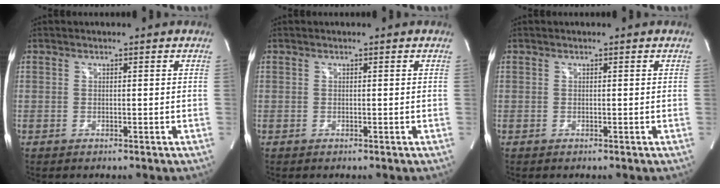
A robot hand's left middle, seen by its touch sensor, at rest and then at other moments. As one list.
[{"total": 0.0}, {"total": 0.0}]